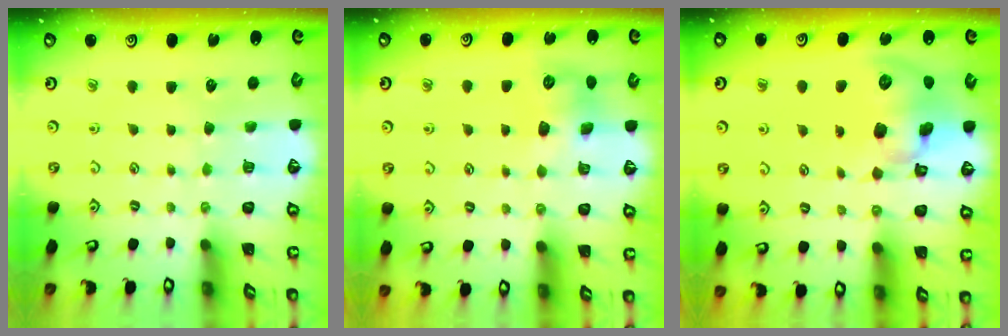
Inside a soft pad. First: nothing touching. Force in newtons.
{"total": 8.9, "press": 8.8, "slide": 0.7}
{"total": 15.0, "press": 14.8, "slide": 2.4}